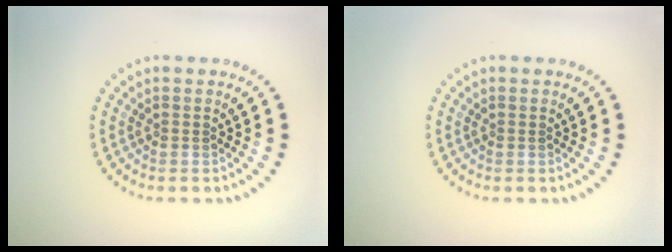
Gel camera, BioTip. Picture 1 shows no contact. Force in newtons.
{"total": 0.0}